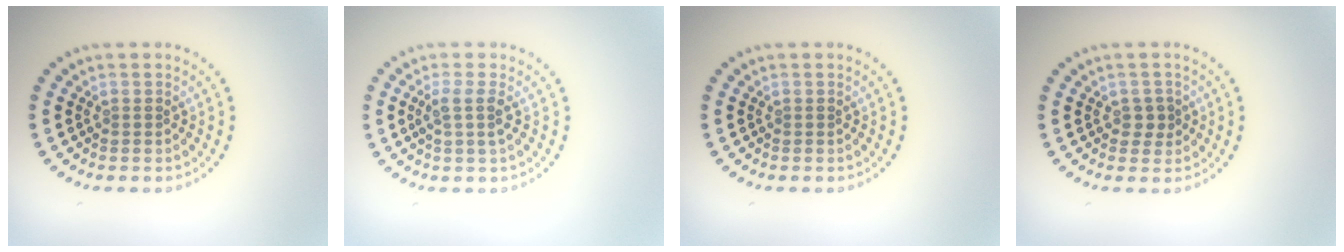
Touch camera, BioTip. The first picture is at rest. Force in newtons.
{"total": 1.9, "press": 1.5, "slide": 1.1}
{"total": 0.0}
{"total": 1.5, "press": 1.4, "slide": 0.5}